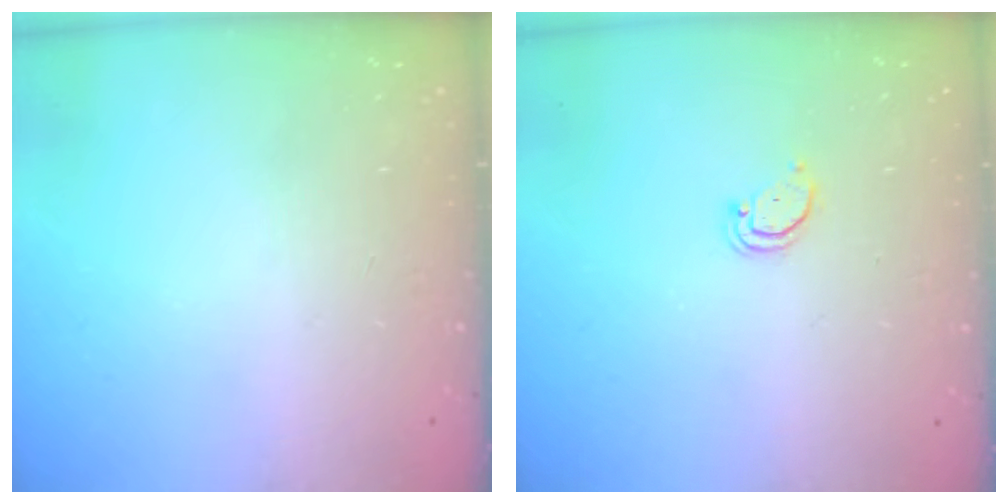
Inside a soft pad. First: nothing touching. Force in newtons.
{"total": 2.1, "press": 2.1, "slide": 0.2}